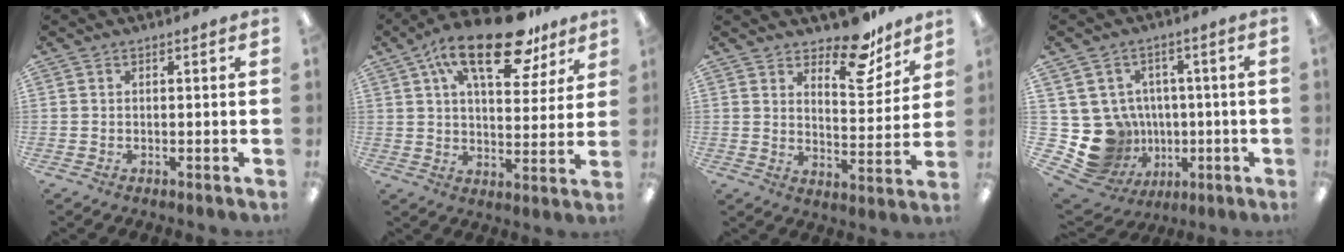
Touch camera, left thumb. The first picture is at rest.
{"total": 20.4, "force": [12.1, 8.9, 13.8], "torque": [-0.219, -0.051, 0.198]}
{"total": 13.1, "force": [10.4, 5.4, 6.0], "torque": [-0.071, -0.076, 0.181]}
{"total": 13.2, "force": [-1.8, 12.6, 3.7], "torque": [-0.108, -0.004, 0.000]}